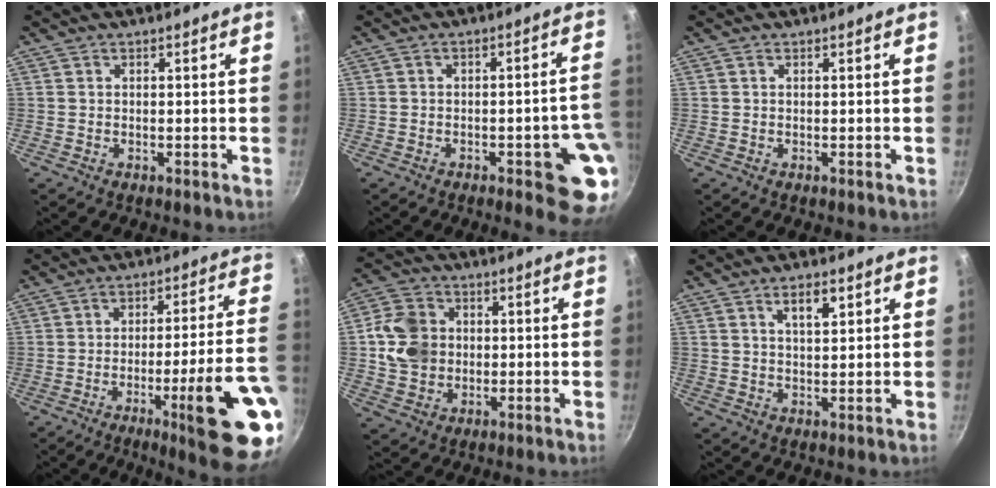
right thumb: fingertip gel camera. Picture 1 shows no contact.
{"total": 11.4, "force": [-4.2, 3.4, 10.1], "torque": [-0.076, 0.027, -0.049]}
{"total": 0.0}
{"total": 19.2, "force": [-7.7, 1.9, 17.5], "torque": [-0.219, 0.031, -0.105]}
{"total": 10.3, "force": [0.7, 8.8, 5.3], "torque": [-0.074, 0.008, 0.006]}
{"total": 4.6, "force": [2.3, 1.9, 3.4], "torque": [-0.050, -0.010, 0.040]}